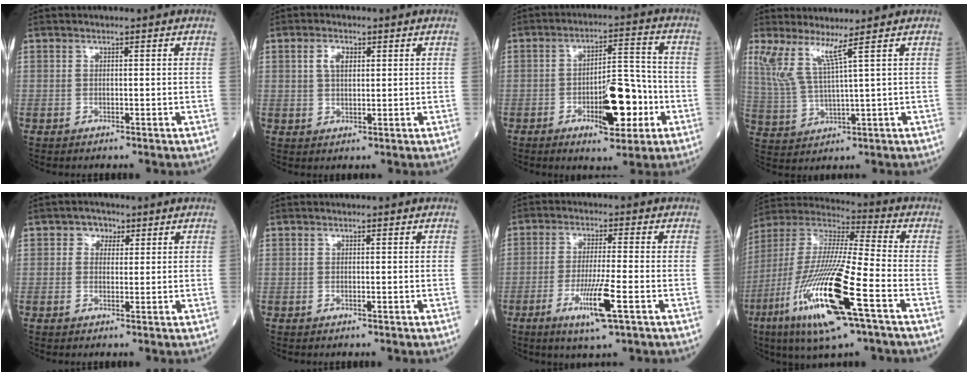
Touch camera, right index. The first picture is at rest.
{"total": 3.0, "force": [1.1, 1.6, 2.3], "torque": [-0.045, 0.006, 0.020]}
{"total": 10.1, "force": [-3.5, 3.2, 9.0], "torque": [-0.136, 0.011, -0.049]}
{"total": 5.5, "force": [3.6, -1.1, 4.1], "torque": [-0.093, -0.004, 0.084]}
{"total": 2.3, "force": [0.9, 1.9, 0.8], "torque": [-0.010, 0.007, 0.008]}
{"total": 0.0}
{"total": 8.0, "force": [-3.3, -0.1, 7.3], "torque": [-0.139, -0.019, -0.055]}
{"total": 22.1, "force": [-9.0, 2.4, 20.1], "torque": [-0.439, -0.043, -0.166]}